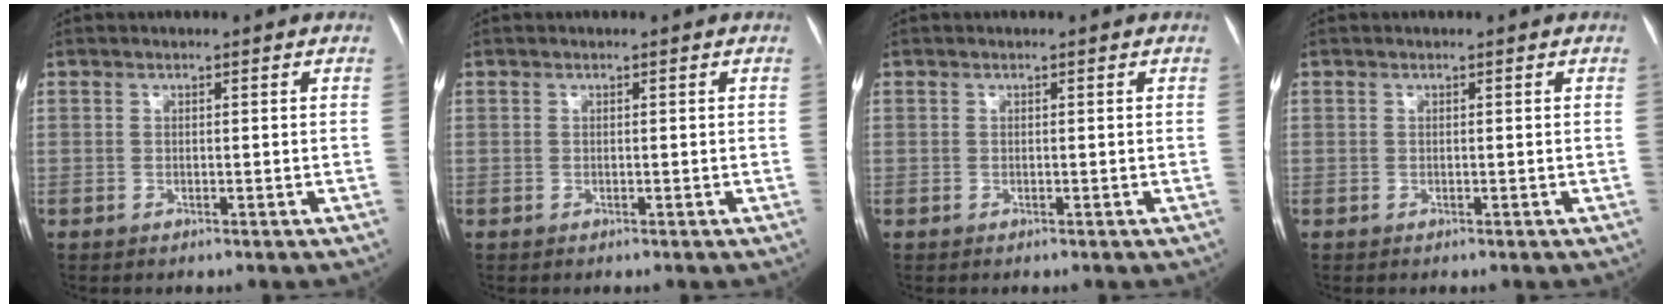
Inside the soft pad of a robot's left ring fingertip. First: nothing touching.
{"total": 0.0}
{"total": 0.0}
{"total": 0.0}